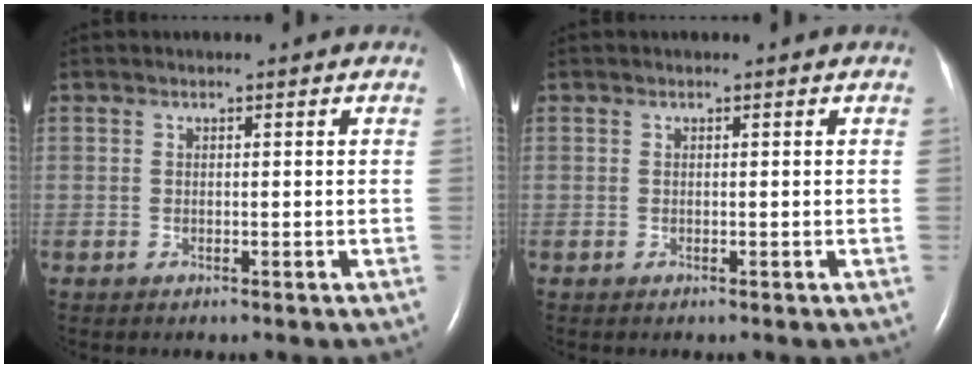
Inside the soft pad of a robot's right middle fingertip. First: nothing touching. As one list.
[{"total": 0.0}]